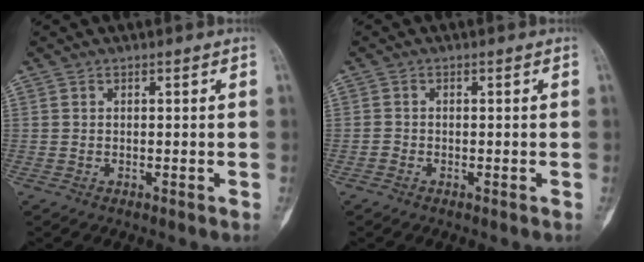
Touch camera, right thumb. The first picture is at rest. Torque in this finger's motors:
{"motor_torque": [-0.31, -0.36, -0.20, 0.01, -0.01]}